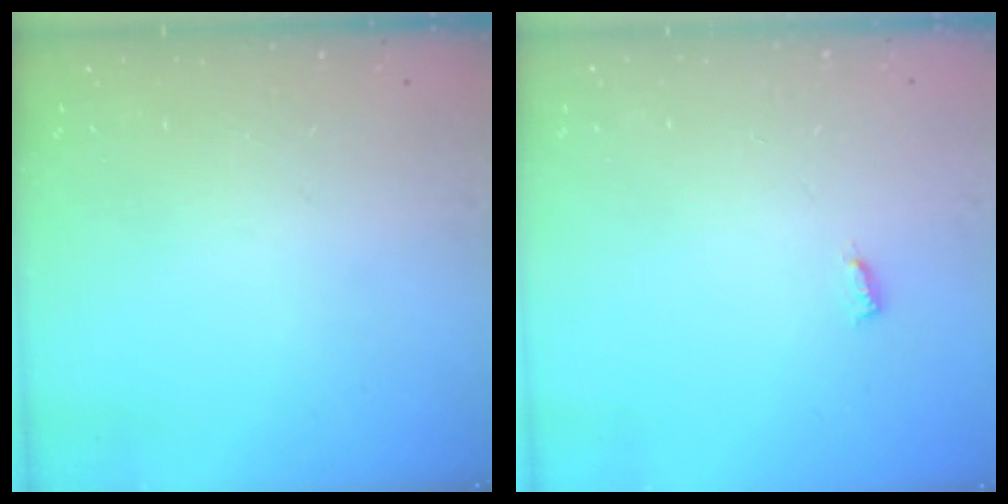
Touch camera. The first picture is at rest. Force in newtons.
{"total": 3.1, "press": 3.1, "slide": 0.2}